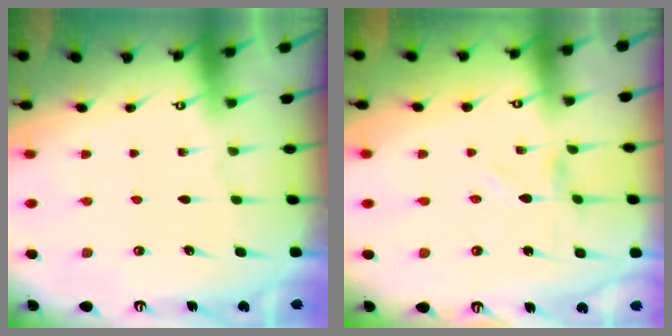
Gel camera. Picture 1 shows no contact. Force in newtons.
{"total": 0.7, "press": 0.6, "slide": 0.3}